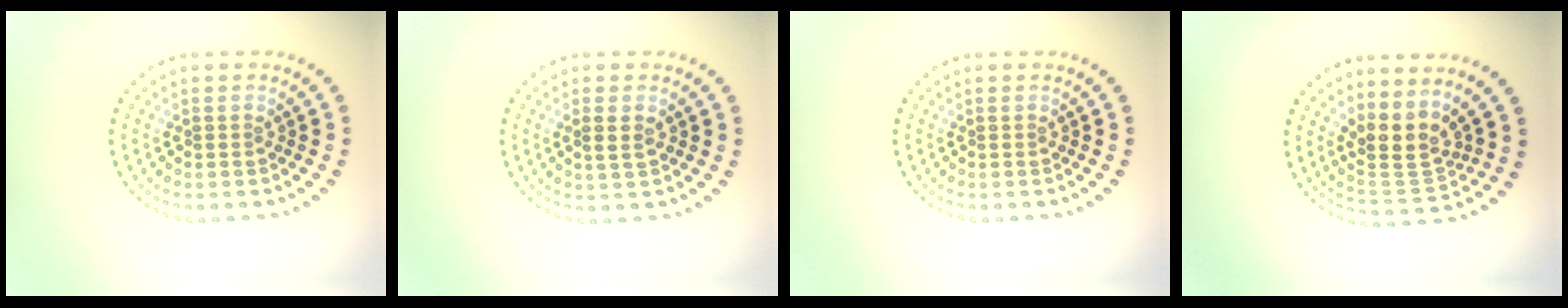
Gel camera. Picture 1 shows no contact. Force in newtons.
{"total": 0.9, "press": 0.9, "slide": 0.2}
{"total": 0.0}
{"total": 3.5, "press": 2.5, "slide": 2.3}